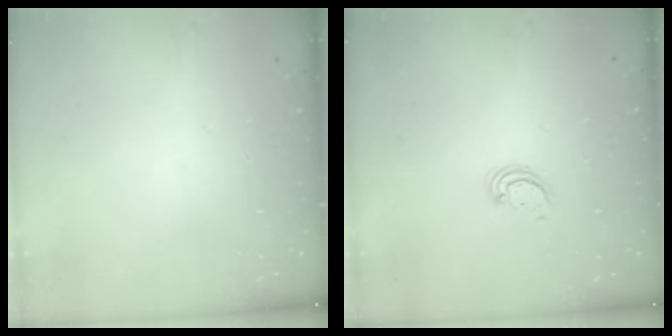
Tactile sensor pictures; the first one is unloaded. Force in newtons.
{"total": 2.3, "press": 2.3, "slide": 0.2}